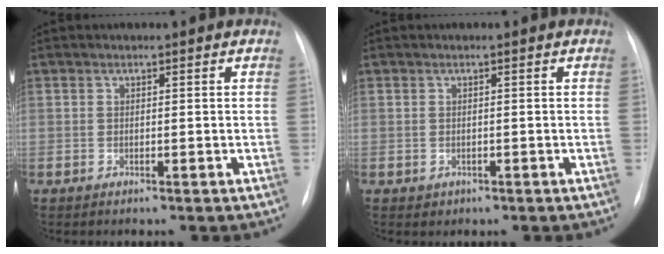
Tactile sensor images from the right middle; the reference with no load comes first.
{"total": 0.8, "force": [-0.2, 0.7, 0.1], "torque": [-0.003, 0.000, 0.001]}